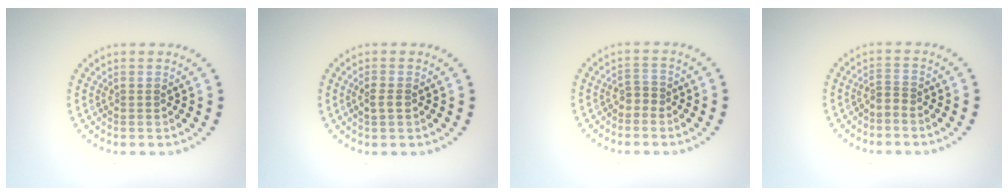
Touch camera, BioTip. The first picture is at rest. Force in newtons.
{"total": 1.2, "press": 1.2, "slide": 0.0}
{"total": 1.2, "press": 0.9, "slide": 0.9}
{"total": 1.0, "press": 0.4, "slide": 1.0}